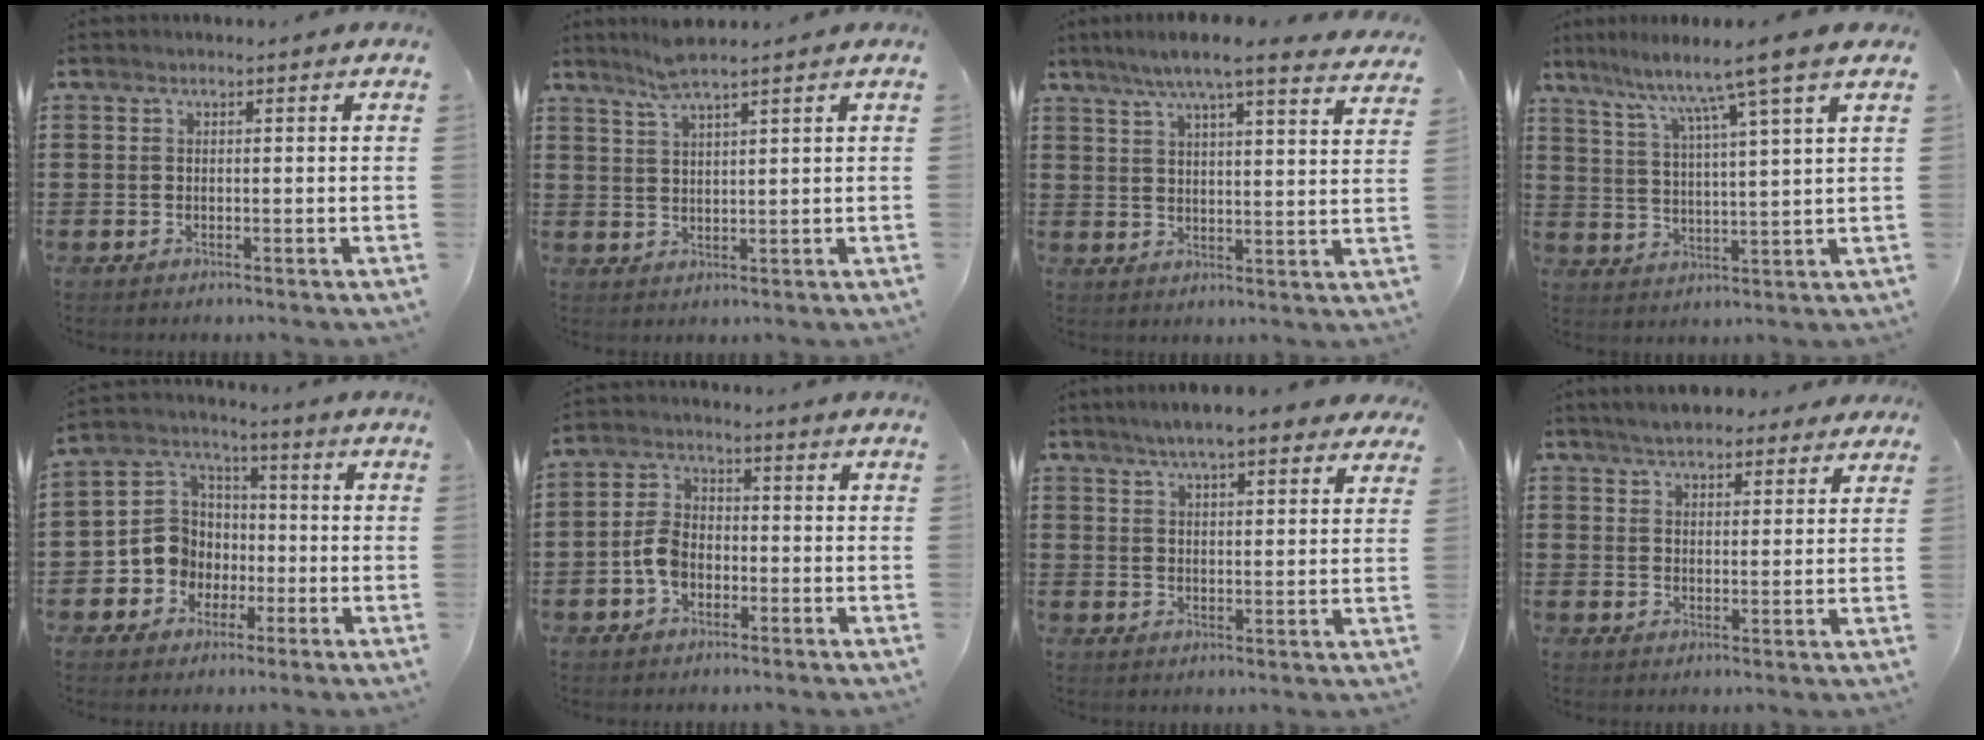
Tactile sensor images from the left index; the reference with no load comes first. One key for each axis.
{"total": 4.5, "fx": 3.8, "fy": 0.1, "fz": 2.6, "tx": -0.060, "ty": -0.004, "tz": 0.068}
{"total": 7.0, "fx": 5.9, "fy": -0.1, "fz": 3.7, "tx": -0.089, "ty": -0.022, "tz": 0.103}
{"total": 7.7, "fx": 5.9, "fy": -1.2, "fz": 4.8, "tx": -0.116, "ty": -0.032, "tz": 0.091}
{"total": 8.0, "fx": -2.0, "fy": 7.5, "fz": 1.8, "tx": -0.082, "ty": 0.009, "tz": -0.042}
{"total": 4.9, "fx": -1.8, "fy": 3.4, "fz": 3.1, "tx": -0.085, "ty": 0.002, "tz": -0.040}
{"total": 5.7, "fx": 4.9, "fy": 0.9, "fz": 2.7, "tx": -0.069, "ty": -0.006, "tz": 0.088}
{"total": 4.9, "fx": 4.4, "fy": 1.5, "fz": 1.4, "tx": -0.041, "ty": -0.002, "tz": 0.083}